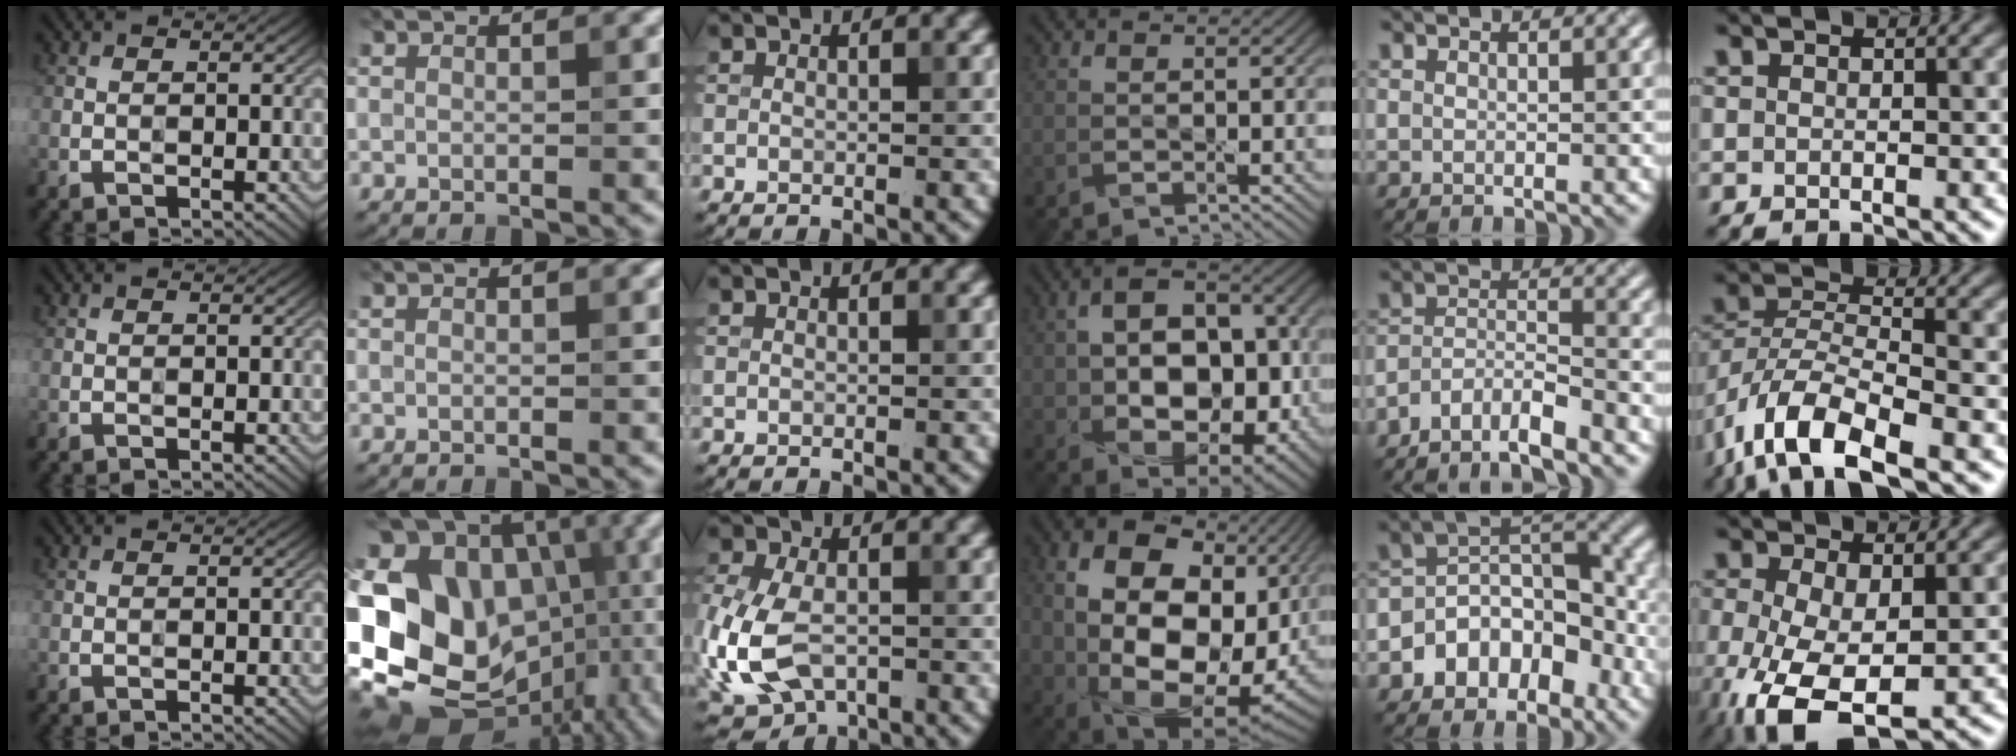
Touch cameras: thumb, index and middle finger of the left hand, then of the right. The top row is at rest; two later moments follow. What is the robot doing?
{"motion": "wipe", "object": "mirror"}